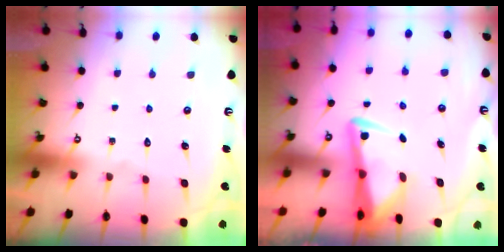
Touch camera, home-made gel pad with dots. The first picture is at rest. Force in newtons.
{"total": 3.8, "press": 3.7, "slide": 0.6}